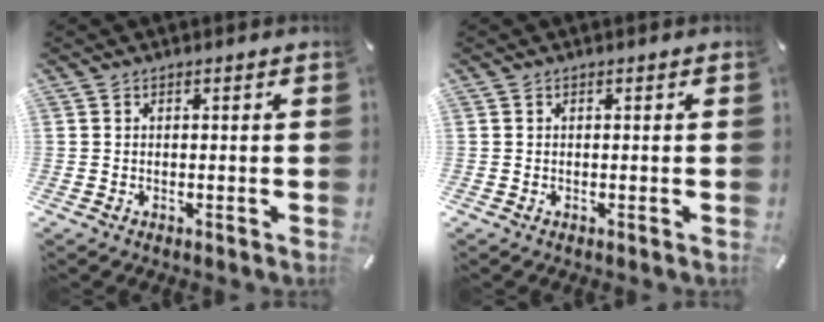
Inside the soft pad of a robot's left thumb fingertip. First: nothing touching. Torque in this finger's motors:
{"motor_torque": [0.00, 0.00, 0.00, 0.00, 0.00]}